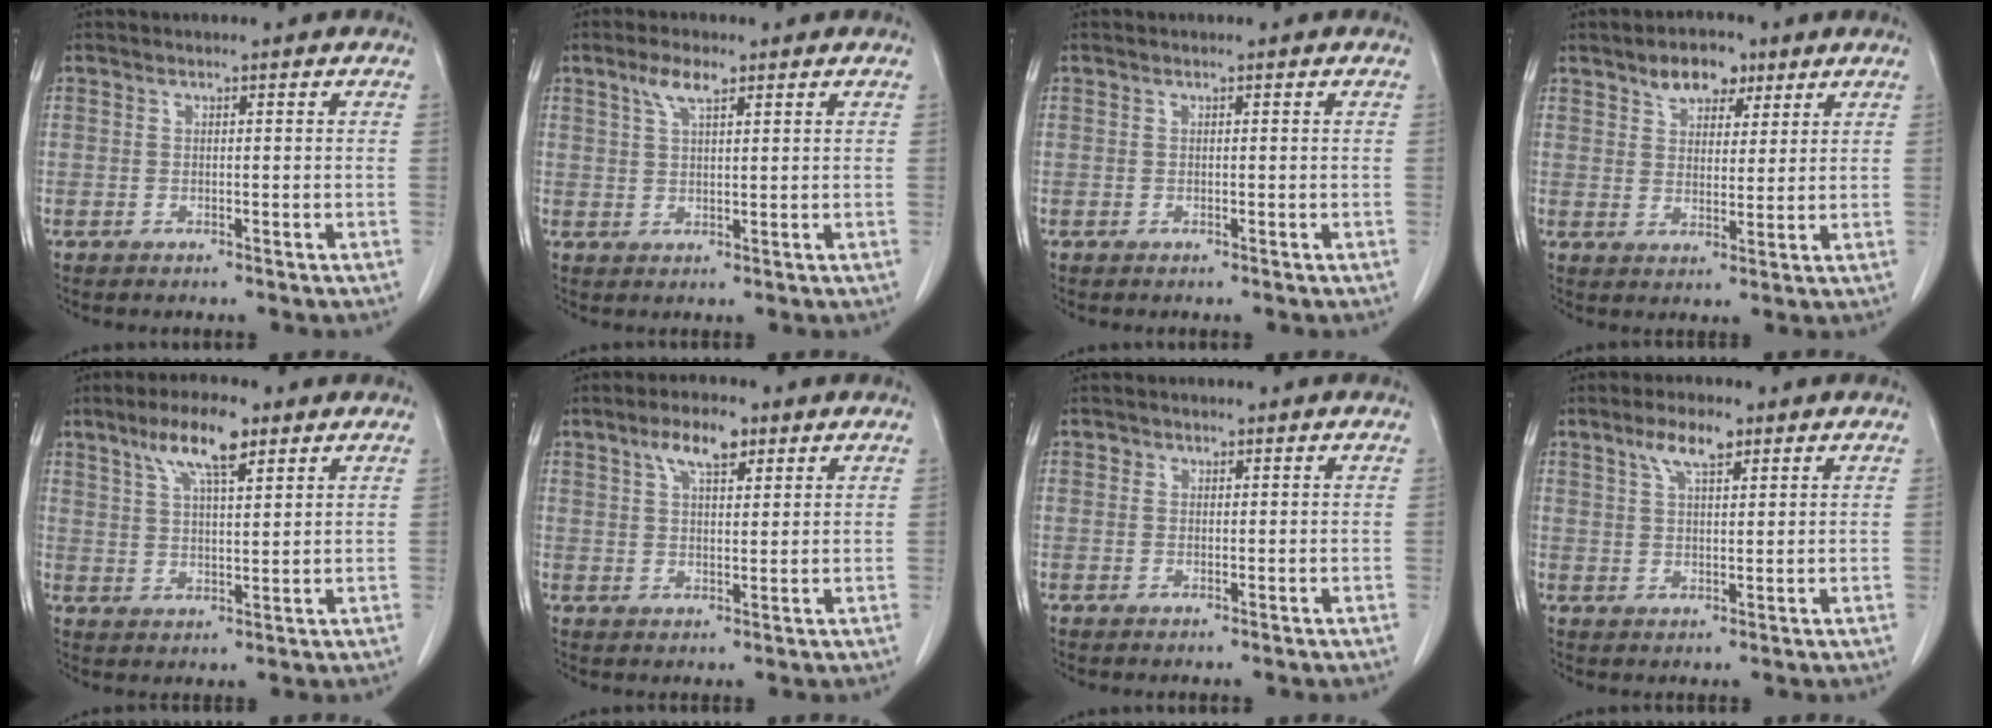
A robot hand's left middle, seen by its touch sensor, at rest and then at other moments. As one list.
[{"total": 3.7, "force": [2.3, 1.0, 2.8], "torque": [-0.062, 0.008, 0.046]}, {"total": 0.0}, {"total": 6.0, "force": [3.8, 3.2, 3.2], "torque": [-0.047, 0.012, 0.064]}, {"total": 8.2, "force": [5.0, 1.8, 6.3], "torque": [-0.120, 0.011, 0.089]}, {"total": 5.8, "force": [3.4, 2.0, 4.3], "torque": [-0.081, 0.011, 0.058]}, {"total": 0.7, "force": [0.4, 0.6, 0.1], "torque": [0.005, 0.000, 0.003]}, {"total": 4.9, "force": [3.0, 1.5, 3.6], "torque": [-0.074, 0.009, 0.056]}]